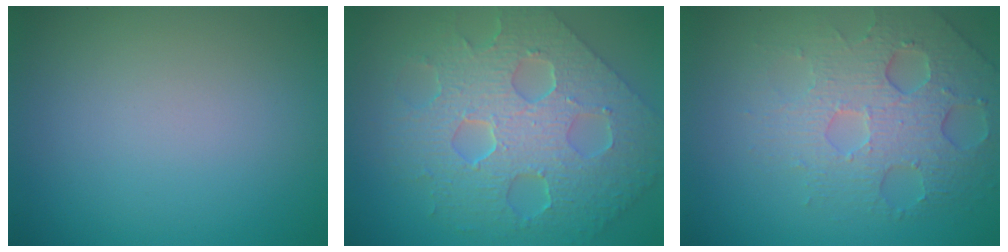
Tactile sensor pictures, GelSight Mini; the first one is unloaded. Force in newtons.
{"total": 8.9, "press": 6.4, "slide": 6.2}
{"total": 5.4, "press": 4.2, "slide": 3.4}